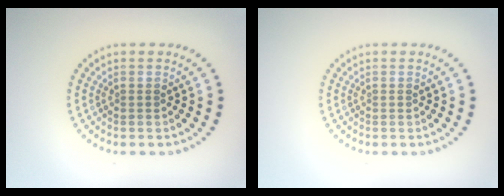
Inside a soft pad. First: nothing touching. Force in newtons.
{"total": 0.0}